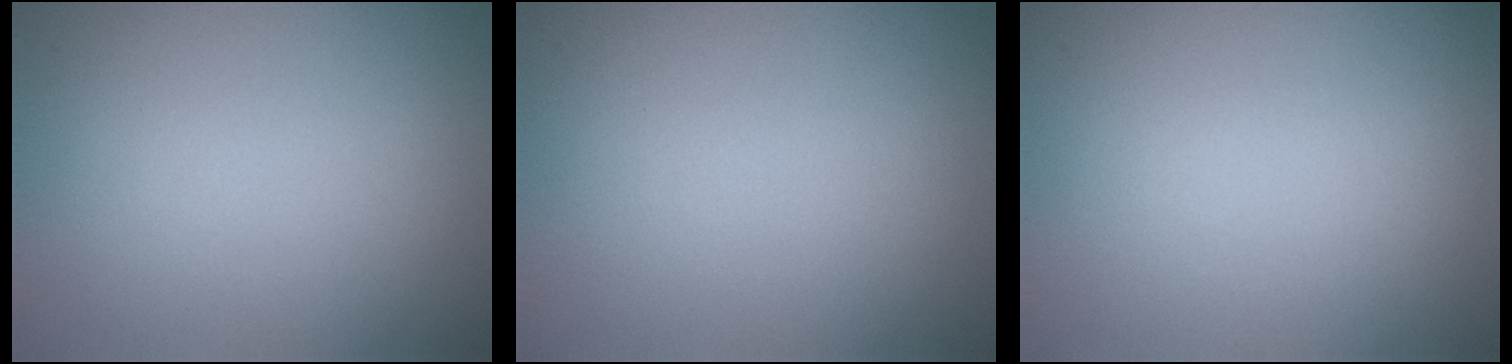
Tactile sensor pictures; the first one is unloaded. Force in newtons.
{"total": 0.0}
{"total": 0.0}